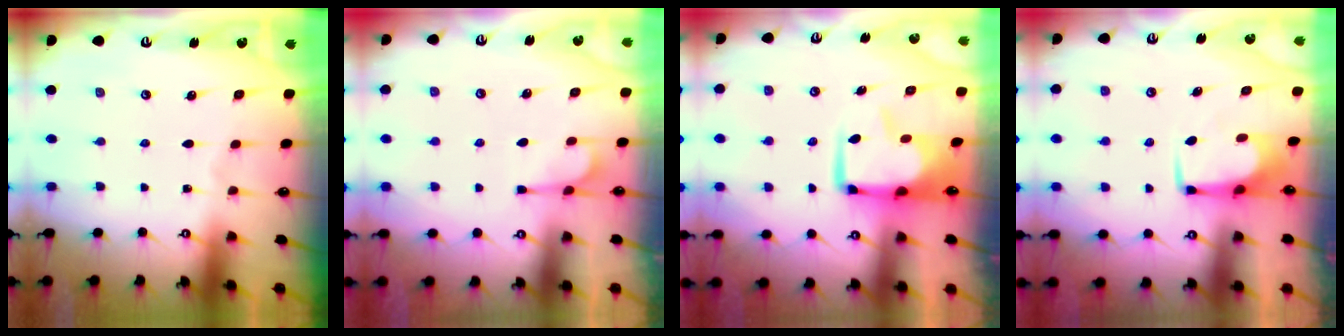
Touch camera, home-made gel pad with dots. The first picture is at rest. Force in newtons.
{"total": 2.5, "press": 2.0, "slide": 1.4}
{"total": 1.4, "press": 1.0, "slide": 1.0}
{"total": 1.8, "press": 1.7, "slide": 0.6}